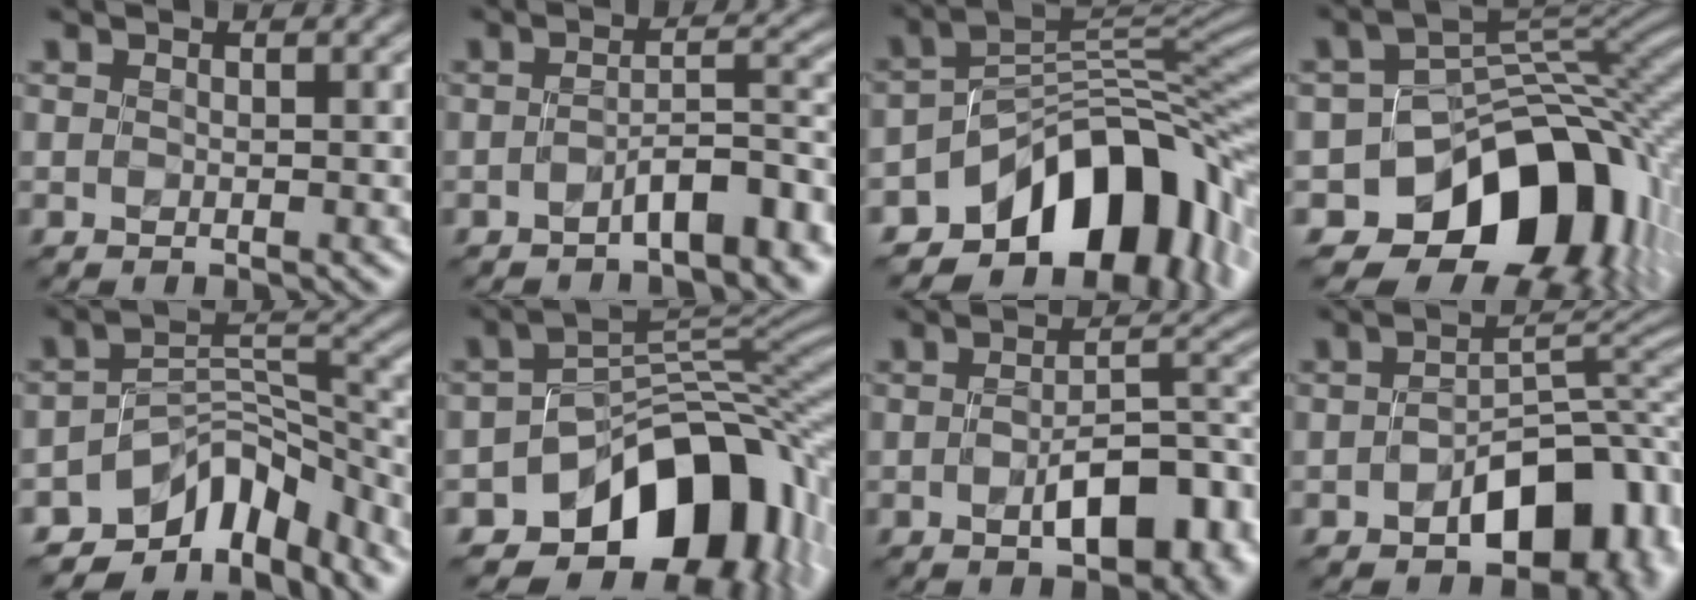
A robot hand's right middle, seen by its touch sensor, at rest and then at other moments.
{"total": 4.7, "force": [-2.4, 1.5, 3.7], "torque": [-0.055, 0.012, -0.040]}
{"total": 12.1, "force": [-6.2, 7.1, 7.5], "torque": [-0.089, 0.000, -0.112]}
{"total": 13.4, "force": [-6.0, 9.6, 7.1], "torque": [-0.084, -0.007, -0.103]}
{"total": 7.8, "force": [-6.0, 3.8, 3.3], "torque": [-0.025, -0.006, -0.102]}
{"total": 12.1, "force": [-5.4, 7.7, 7.6], "torque": [-0.089, -0.004, -0.091]}
{"total": 7.6, "force": [-2.1, 3.3, 6.5], "torque": [-0.093, 0.005, -0.030]}
{"total": 9.3, "force": [-3.3, 5.3, 6.9], "torque": [-0.083, 0.005, -0.052]}